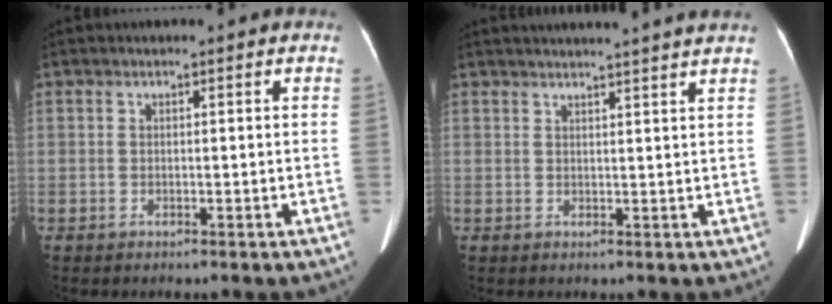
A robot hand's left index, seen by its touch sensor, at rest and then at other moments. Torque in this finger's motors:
{"motor_torque": [0.00, -0.68, 0.00, 0.01]}